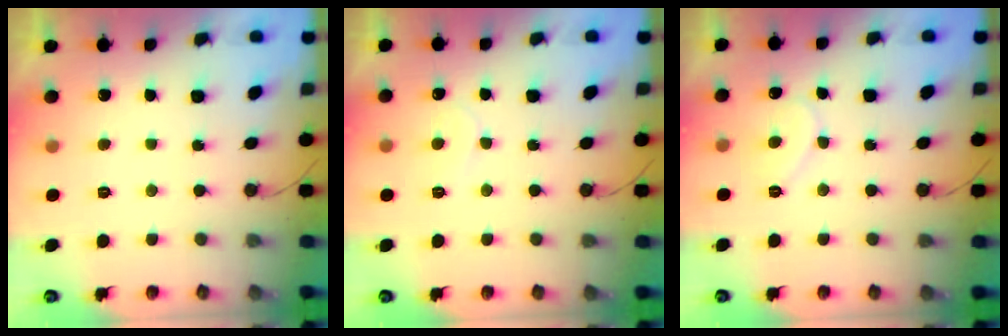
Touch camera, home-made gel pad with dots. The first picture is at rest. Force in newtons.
{"total": 5.2, "press": 5.1, "slide": 0.4}
{"total": 6.7, "press": 6.7, "slide": 0.5}